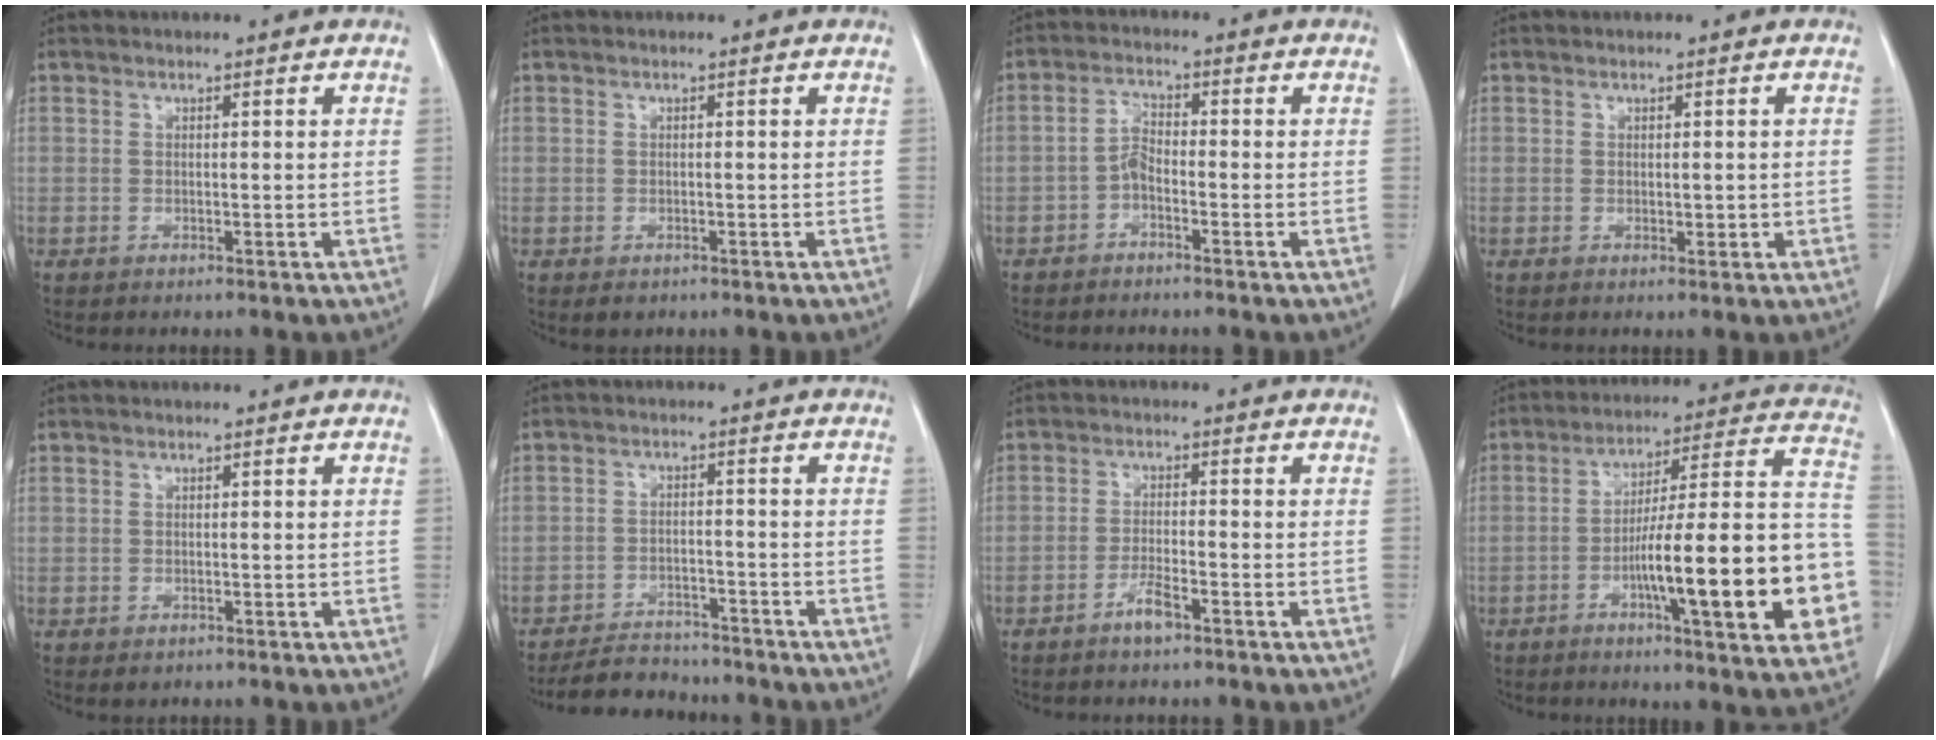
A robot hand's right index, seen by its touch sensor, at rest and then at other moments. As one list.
[{"total": 1.4, "force": [-0.8, 1.1, 0.4], "torque": [-0.007, 0.000, -0.003]}, {"total": 2.7, "force": [-1.4, 1.0, 2.1], "torque": [-0.042, 0.006, -0.032]}, {"total": 1.2, "force": [-0.1, 0.7, 0.9], "torque": [-0.012, -0.002, 0.002]}, {"total": 0.7, "force": [-0.2, 0.7, 0.2], "torque": [-0.005, 0.002, 0.002]}, {"total": 7.2, "force": [-6.6, 2.5, 1.1], "torque": [-0.013, -0.003, -0.105]}, {"total": 3.1, "force": [-2.1, 0.5, 2.3], "torque": [-0.040, 0.001, -0.037]}, {"total": 23.4, "force": [-6.6, 2.9, 22.2], "torque": [-0.250, 0.021, -0.090]}]